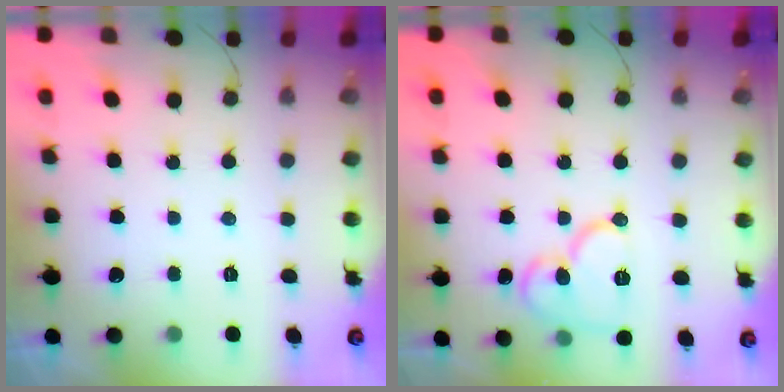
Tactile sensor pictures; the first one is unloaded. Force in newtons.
{"total": 12.3, "press": 12.2, "slide": 1.4}